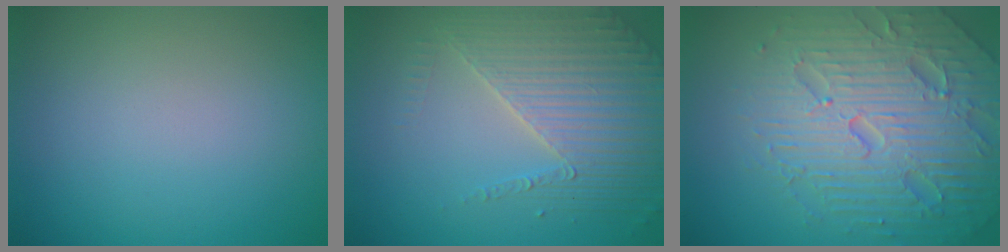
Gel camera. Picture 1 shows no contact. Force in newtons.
{"total": 4.2, "press": 3.9, "slide": 1.4}
{"total": 7.3, "press": 7.1, "slide": 1.5}